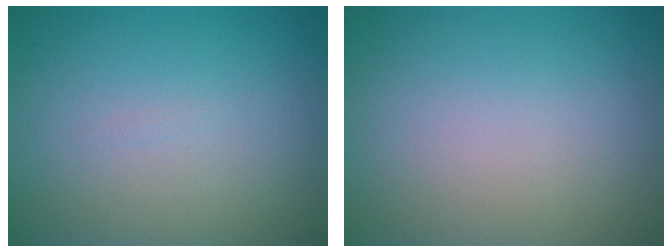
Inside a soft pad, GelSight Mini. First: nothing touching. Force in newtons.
{"total": 0.0}